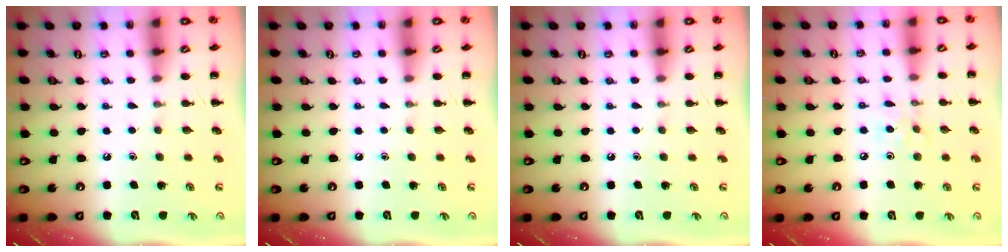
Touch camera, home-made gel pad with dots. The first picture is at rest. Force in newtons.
{"total": 0.0}
{"total": 0.0}
{"total": 4.2, "press": 4.0, "slide": 1.4}